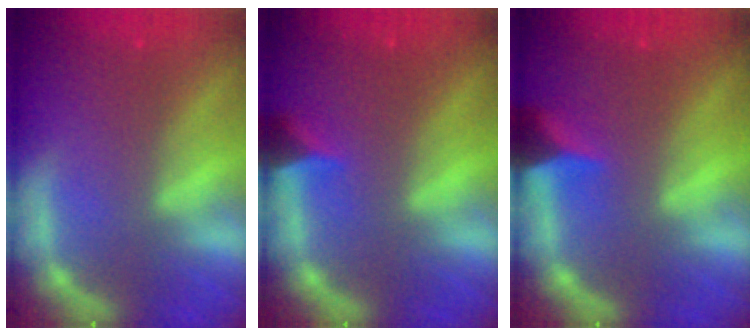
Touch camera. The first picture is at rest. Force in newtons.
{"total": 1.9}
{"total": 2.9}